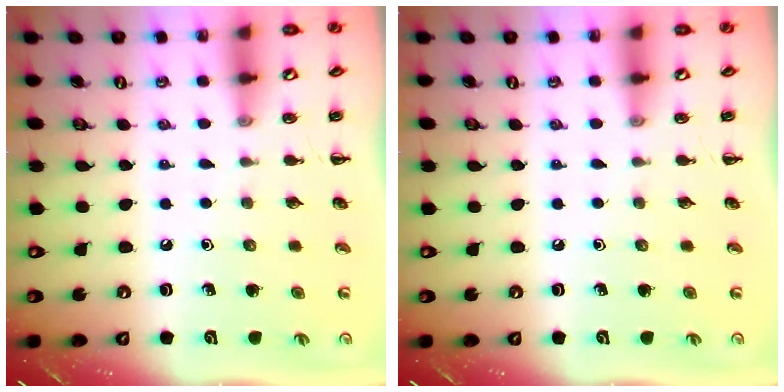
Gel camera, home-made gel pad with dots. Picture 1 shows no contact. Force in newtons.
{"total": 0.0}